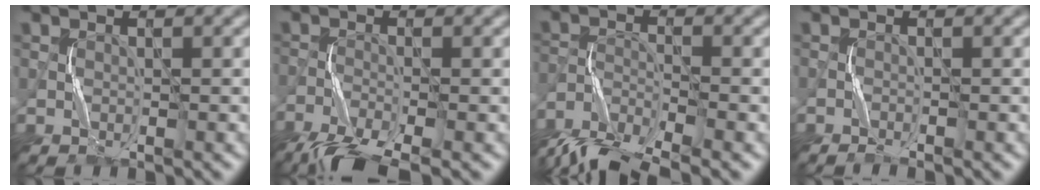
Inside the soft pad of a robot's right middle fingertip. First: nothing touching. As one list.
[{"total": 6.0, "force": [-5.0, 0.8, 3.2], "torque": [-0.066, -0.021, -0.105]}, {"total": 8.2, "force": [-7.5, 1.2, 3.0], "torque": [-0.060, -0.020, -0.140]}, {"total": 0.7, "force": [-0.7, -0.2, 0.0], "torque": [-0.002, 0.006, -0.017]}]